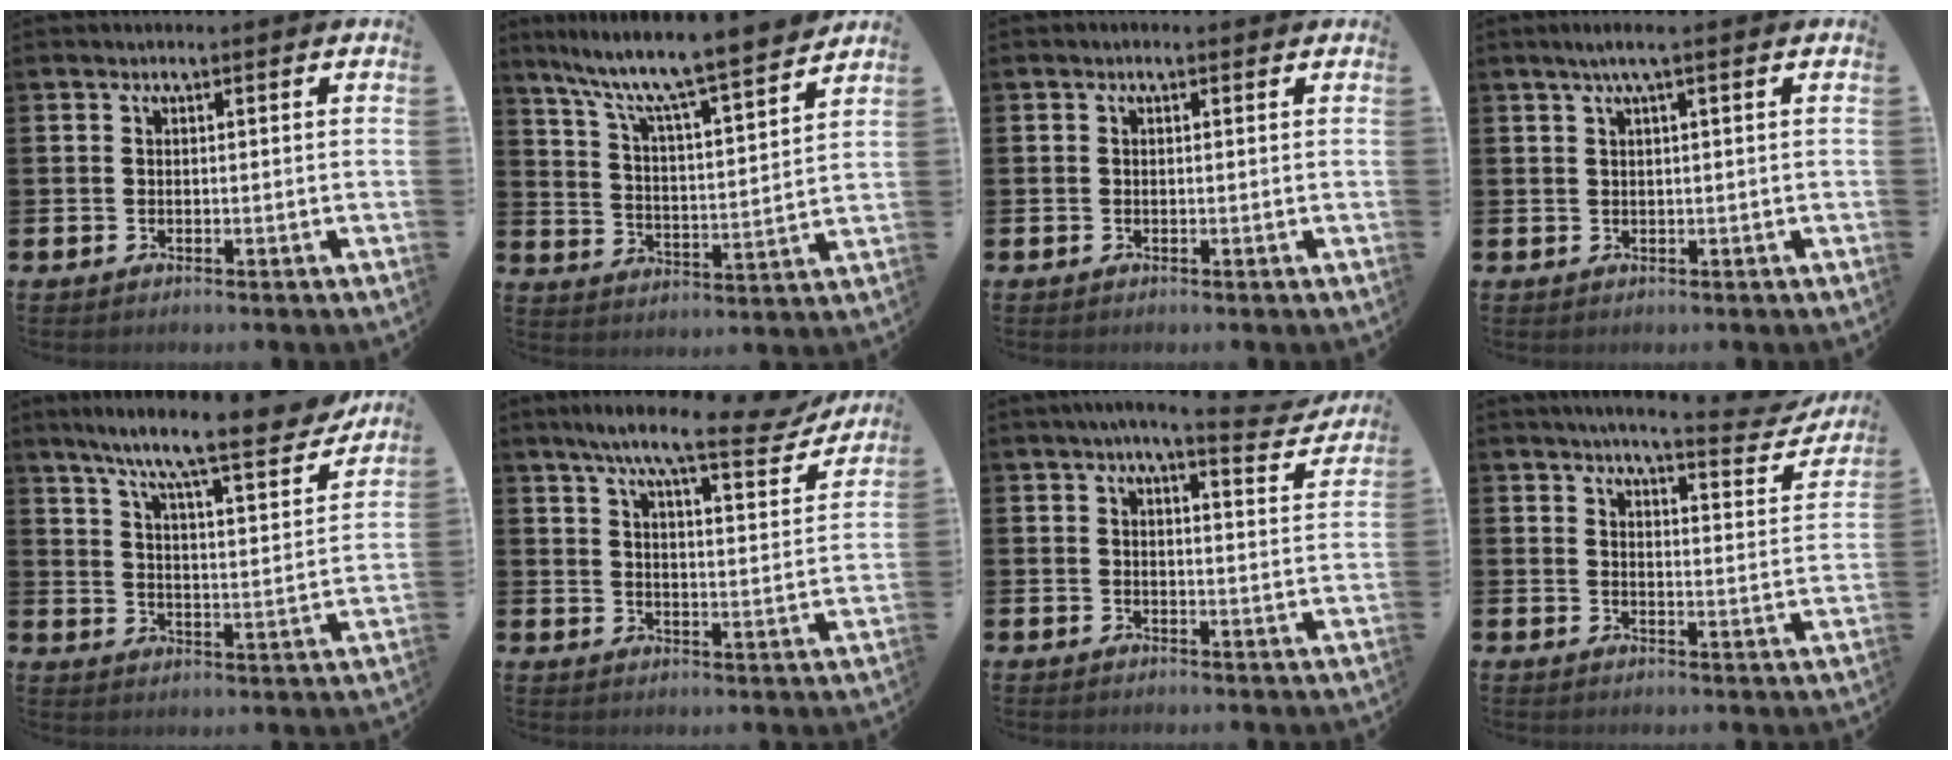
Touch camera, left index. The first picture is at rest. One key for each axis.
{"total": 9.1, "fx": 8.3, "fy": 0.1, "fz": 3.6, "tx": -0.102, "ty": -0.065, "tz": 0.137}
{"total": 0.0}
{"total": 2.2, "fx": 1.2, "fy": 0.0, "fz": 1.8, "tx": -0.040, "ty": 0.004, "tz": 0.022}
{"total": 9.7, "fx": 8.5, "fy": 0.5, "fz": 4.7, "tx": -0.105, "ty": -0.063, "tz": 0.137}
{"total": 9.2, "fx": 7.7, "fy": 1.1, "fz": 4.9, "tx": -0.096, "ty": -0.041, "tz": 0.128}
{"total": 5.1, "fx": 4.6, "fy": 0.4, "fz": 2.3, "tx": -0.040, "ty": -0.022, "tz": 0.075}
{"total": 5.1, "fx": 4.8, "fy": 0.3, "fz": 1.9, "tx": -0.036, "ty": -0.035, "tz": 0.075}